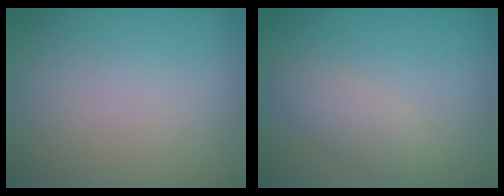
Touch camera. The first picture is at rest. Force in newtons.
{"total": 2.2, "press": 2.2, "slide": 0.0}